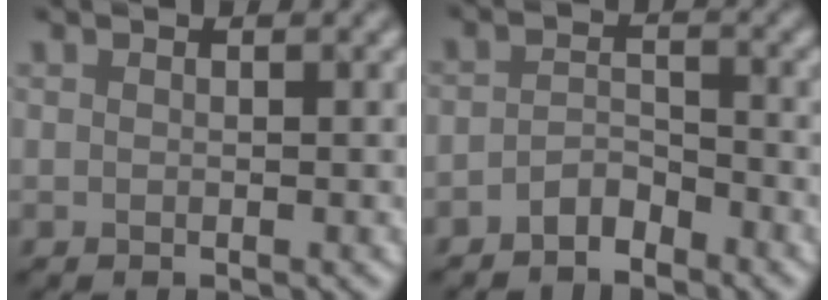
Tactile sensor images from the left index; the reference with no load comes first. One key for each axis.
{"total": 2.6, "fx": -2.6, "fy": 0.2, "fz": 0.1, "tx": -0.012, "ty": 0.005, "tz": -0.037}